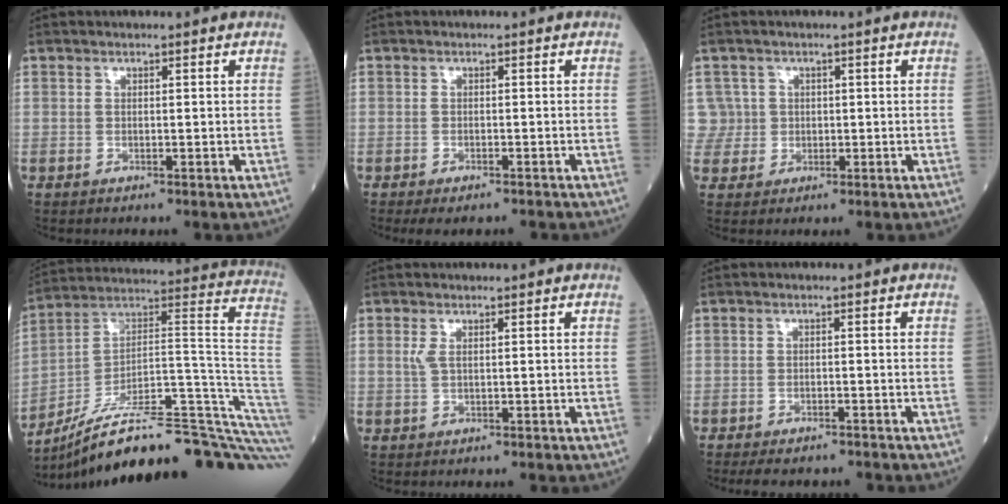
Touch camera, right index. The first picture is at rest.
{"total": 4.0, "force": [-3.4, 1.2, 1.7], "torque": [-0.018, -0.006, -0.048]}
{"total": 3.7, "force": [0.8, 3.6, -0.5], "torque": [0.025, 0.013, 0.015]}
{"total": 31.0, "force": [-24.8, 2.1, 18.6], "torque": [-0.148, 0.032, -0.357]}
{"total": 1.2, "force": [0.4, 0.3, 1.1], "torque": [-0.030, 0.001, 0.009]}
{"total": 5.8, "force": [-5.2, 1.6, 1.9], "torque": [-0.022, -0.005, -0.073]}